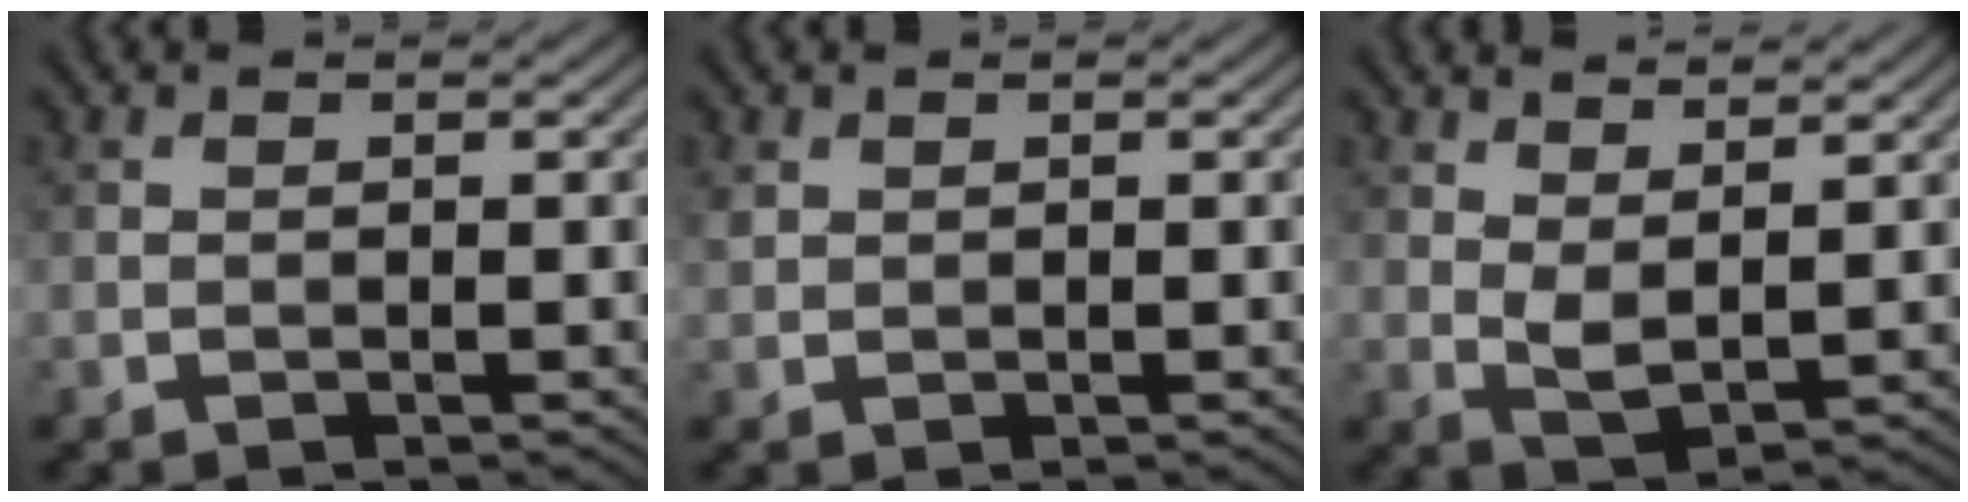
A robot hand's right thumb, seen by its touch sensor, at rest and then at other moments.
{"total": 1.0, "force": [0.7, 0.6, 0.3], "torque": [-0.011, 0.000, 0.017]}
{"total": 4.1, "force": [2.6, 1.5, 2.7], "torque": [-0.063, -0.004, 0.053]}